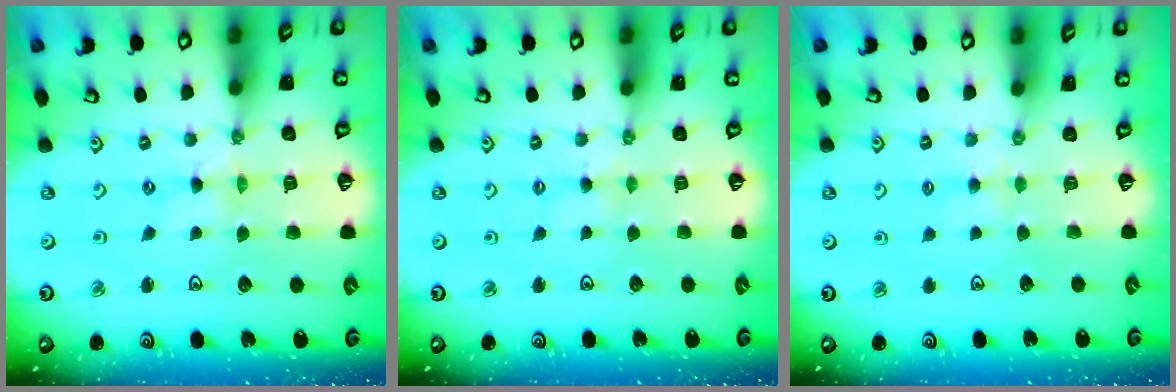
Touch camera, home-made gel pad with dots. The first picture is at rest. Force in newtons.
{"total": 3.1, "press": 3.1, "slide": 0.4}
{"total": 2.3, "press": 2.2, "slide": 0.5}